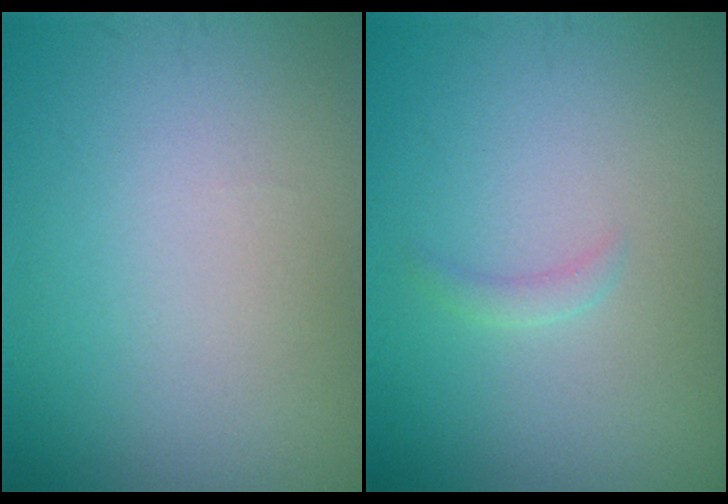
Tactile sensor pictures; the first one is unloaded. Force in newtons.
{"total": 0.8, "press": 0.8, "slide": 0.1}